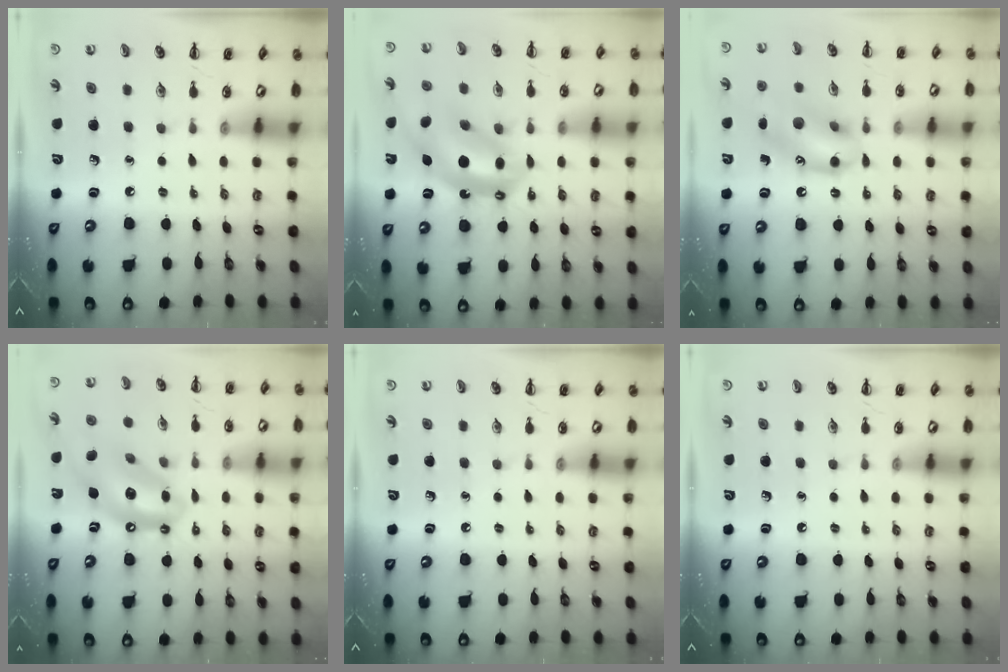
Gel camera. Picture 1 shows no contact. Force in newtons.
{"total": 12.4, "press": 12.0, "slide": 3.2}
{"total": 14.8, "press": 14.6, "slide": 2.3}
{"total": 13.7, "press": 13.3, "slide": 3.5}
{"total": 0.0}
{"total": 0.0}